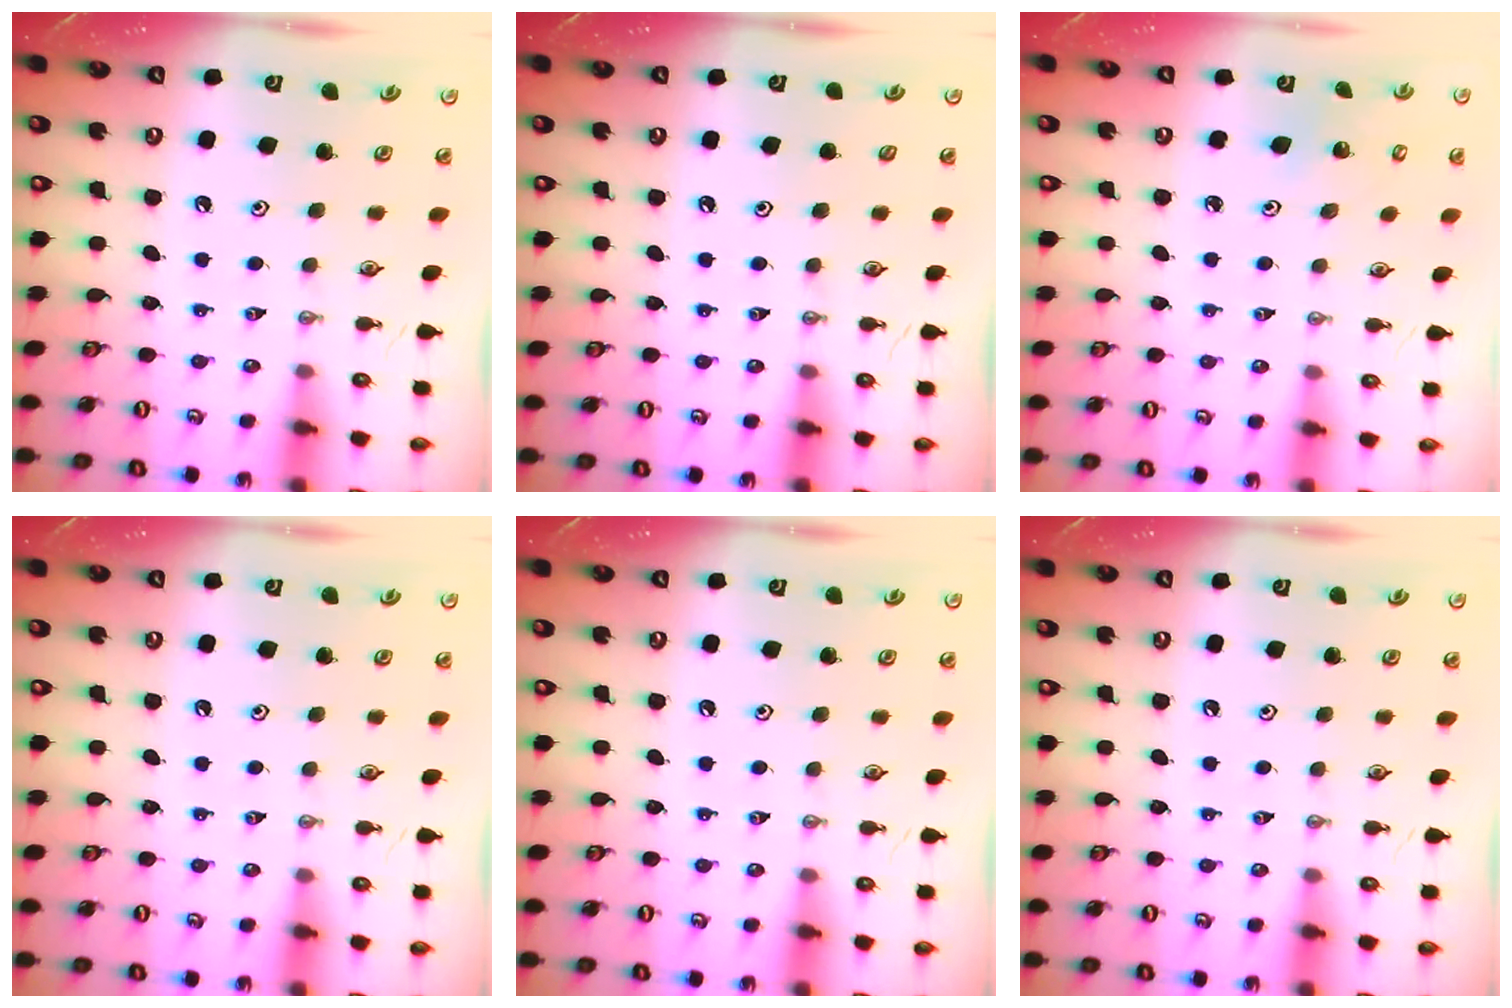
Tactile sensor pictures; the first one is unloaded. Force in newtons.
{"total": 1.4, "press": 0.2, "slide": 1.4}
{"total": 1.9, "press": 1.9, "slide": 0.1}
{"total": 0.0}
{"total": 0.0}
{"total": 0.0}